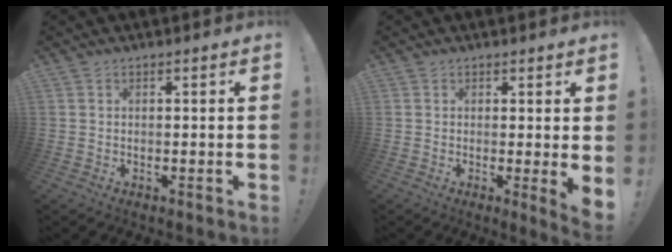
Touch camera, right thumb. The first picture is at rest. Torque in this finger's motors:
{"motor_torque": [0.01, 1.06, 1.50, -0.20, 0.02]}